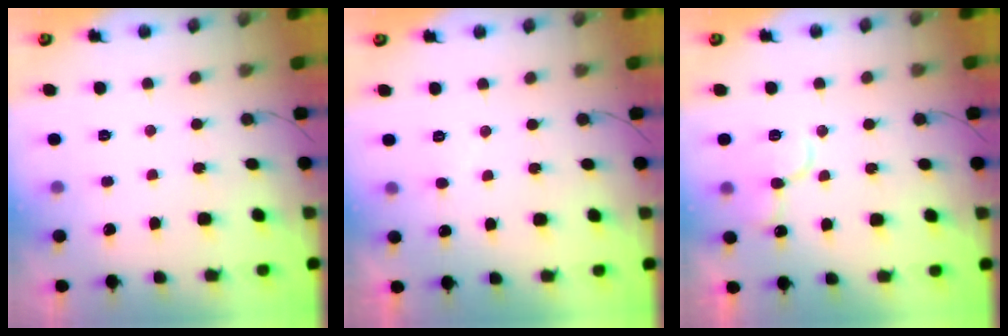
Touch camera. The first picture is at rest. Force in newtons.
{"total": 4.0, "press": 4.0, "slide": 0.3}
{"total": 11.5, "press": 11.4, "slide": 1.4}